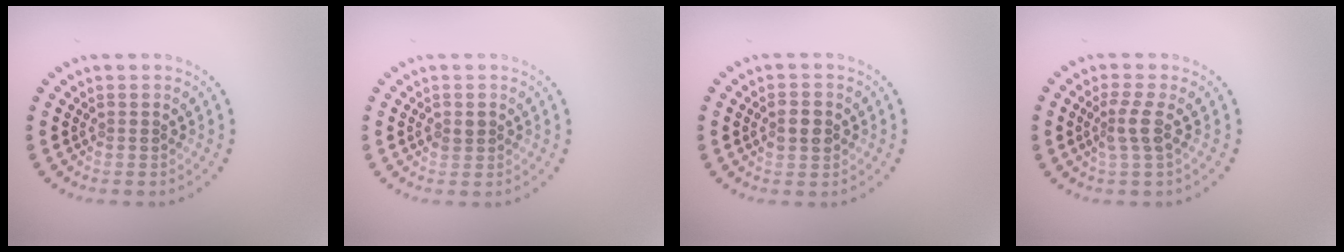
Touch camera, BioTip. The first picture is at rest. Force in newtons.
{"total": 0.9, "press": 0.9, "slide": 0.1}
{"total": 2.5, "press": 2.5, "slide": 0.1}
{"total": 2.1, "press": 1.6, "slide": 1.5}